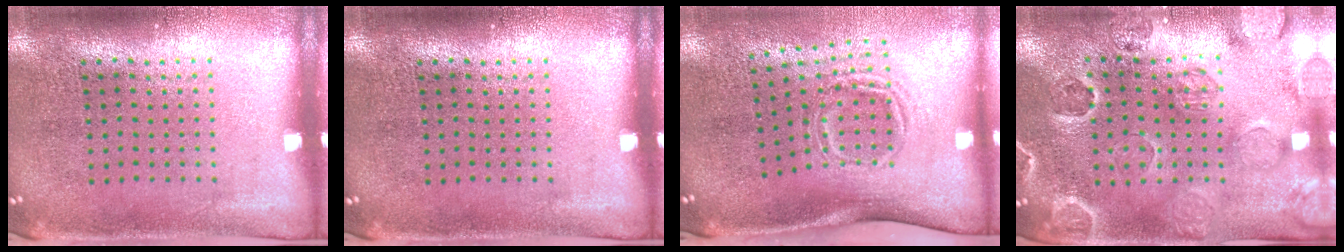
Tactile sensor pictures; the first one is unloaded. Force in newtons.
{"total": 0.0}
{"total": 1.8, "press": 1.2, "slide": 1.4}
{"total": 2.5, "press": 2.3, "slide": 1.0}